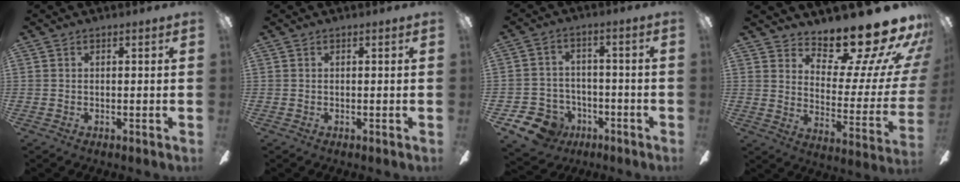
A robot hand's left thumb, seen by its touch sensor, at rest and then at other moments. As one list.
[{"total": 0.0}, {"total": 9.3, "force": [-5.9, 6.6, 2.9], "torque": [-0.079, 0.041, -0.107]}, {"total": 19.6, "force": [15.3, 5.9, 10.8], "torque": [-0.145, -0.120, 0.250]}]